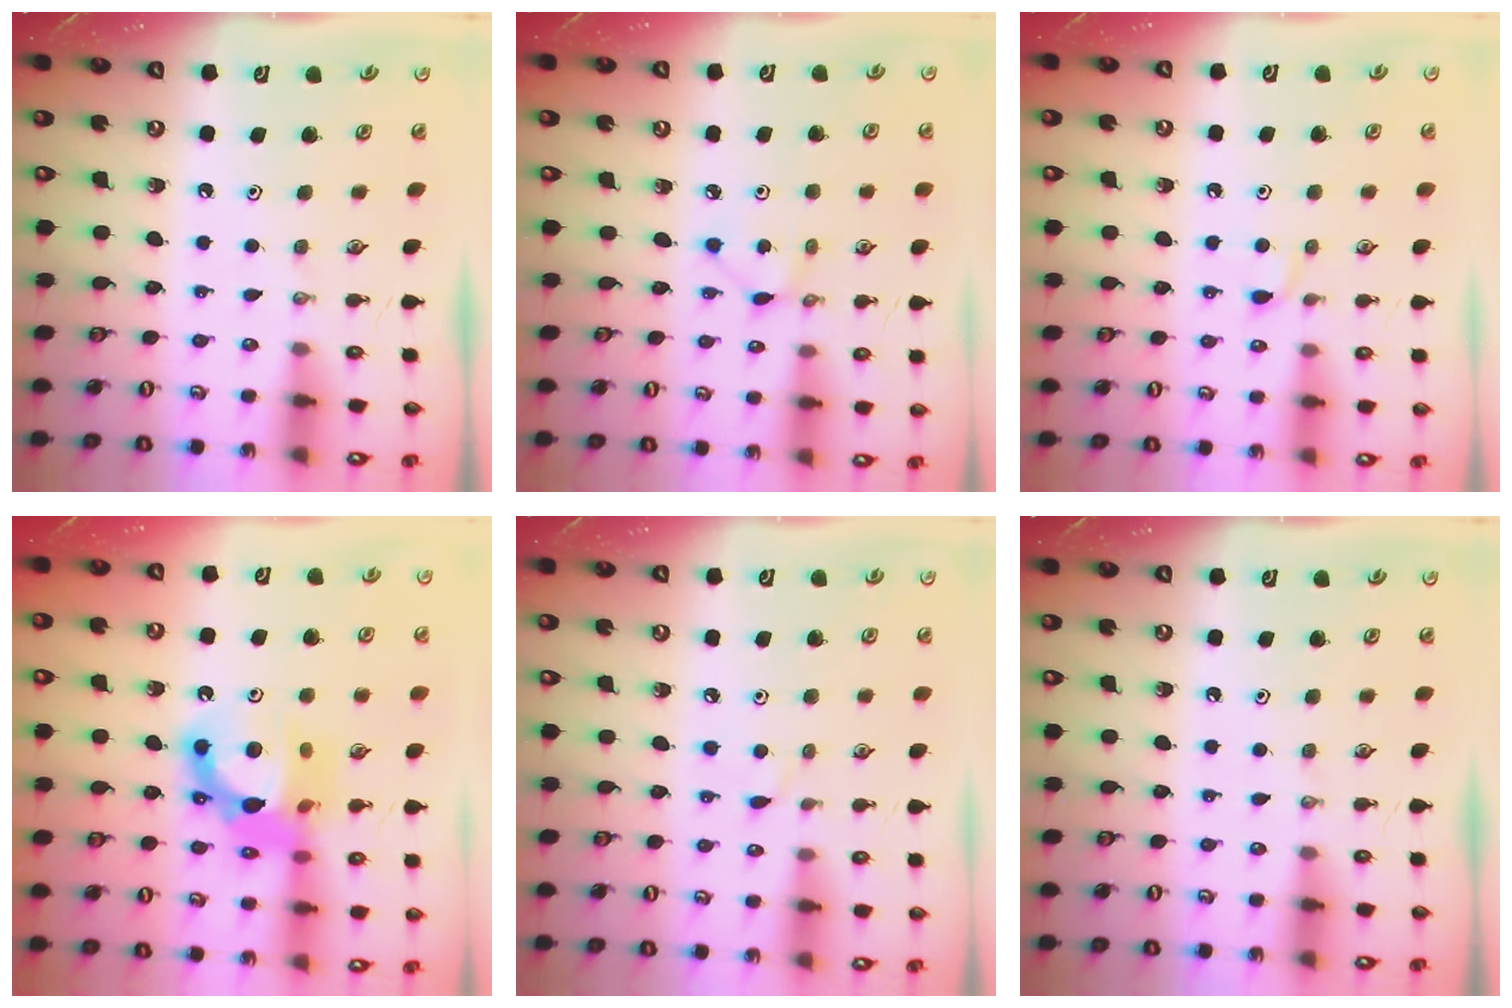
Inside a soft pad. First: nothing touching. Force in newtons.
{"total": 2.1, "press": 2.1, "slide": 0.1}
{"total": 4.3, "press": 4.3, "slide": 0.6}
{"total": 14.5, "press": 14.4, "slide": 1.7}
{"total": 3.0, "press": 3.0, "slide": 0.2}
{"total": 0.0}